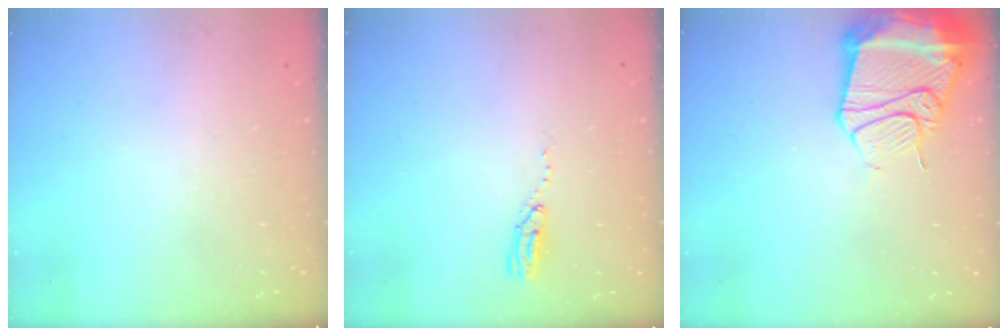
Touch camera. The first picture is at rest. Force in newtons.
{"total": 3.8, "press": 3.8, "slide": 0.2}
{"total": 18.0, "press": 17.9, "slide": 1.9}